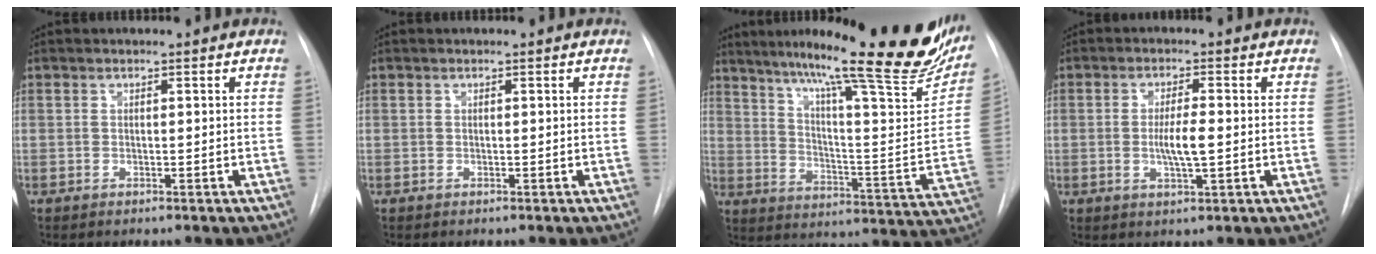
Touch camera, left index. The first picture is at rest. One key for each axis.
{"total": 0.0}
{"total": 29.1, "fx": 22.7, "fy": 2.8, "fz": 18.0, "tx": -0.247, "ty": -0.058, "tz": 0.299}
{"total": 4.6, "fx": -0.5, "fy": 0.6, "fz": 4.5, "tx": -0.085, "ty": -0.008, "tz": -0.009}